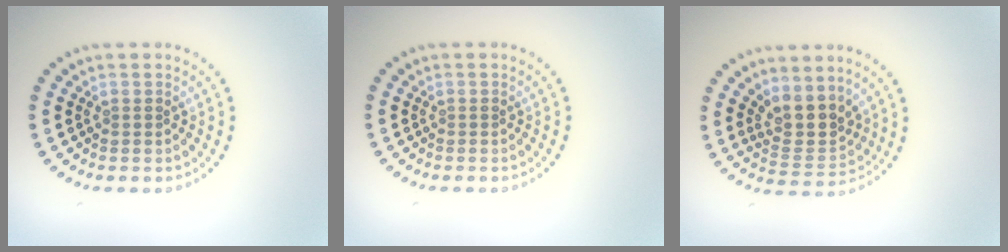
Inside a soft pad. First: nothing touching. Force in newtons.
{"total": 0.0}
{"total": 3.8, "press": 3.2, "slide": 2.1}